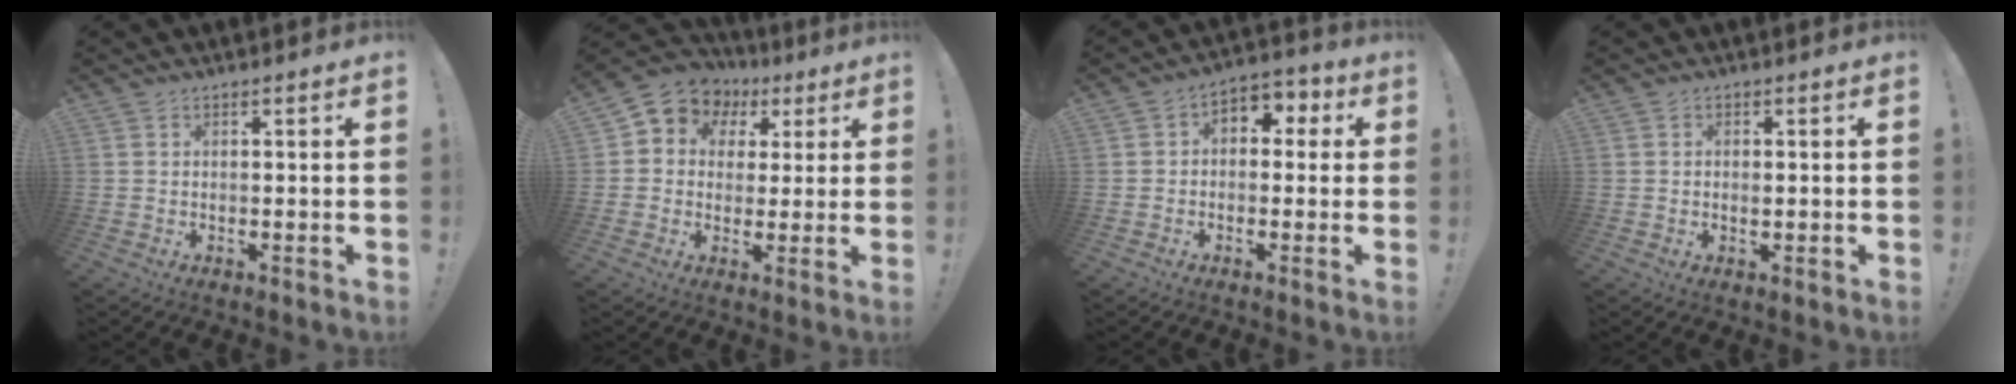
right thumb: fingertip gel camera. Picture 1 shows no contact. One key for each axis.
{"total": 7.5, "fx": 2.5, "fy": 6.6, "fz": 2.5, "tx": -0.039, "ty": -0.017, "tz": 0.052}
{"total": 5.1, "fx": -0.9, "fy": 4.2, "fz": 2.9, "tx": -0.040, "ty": 0.016, "tz": -0.012}
{"total": 0.8, "fx": -0.1, "fy": 0.5, "fz": 0.6, "tx": -0.005, "ty": -0.001, "tz": -0.003}